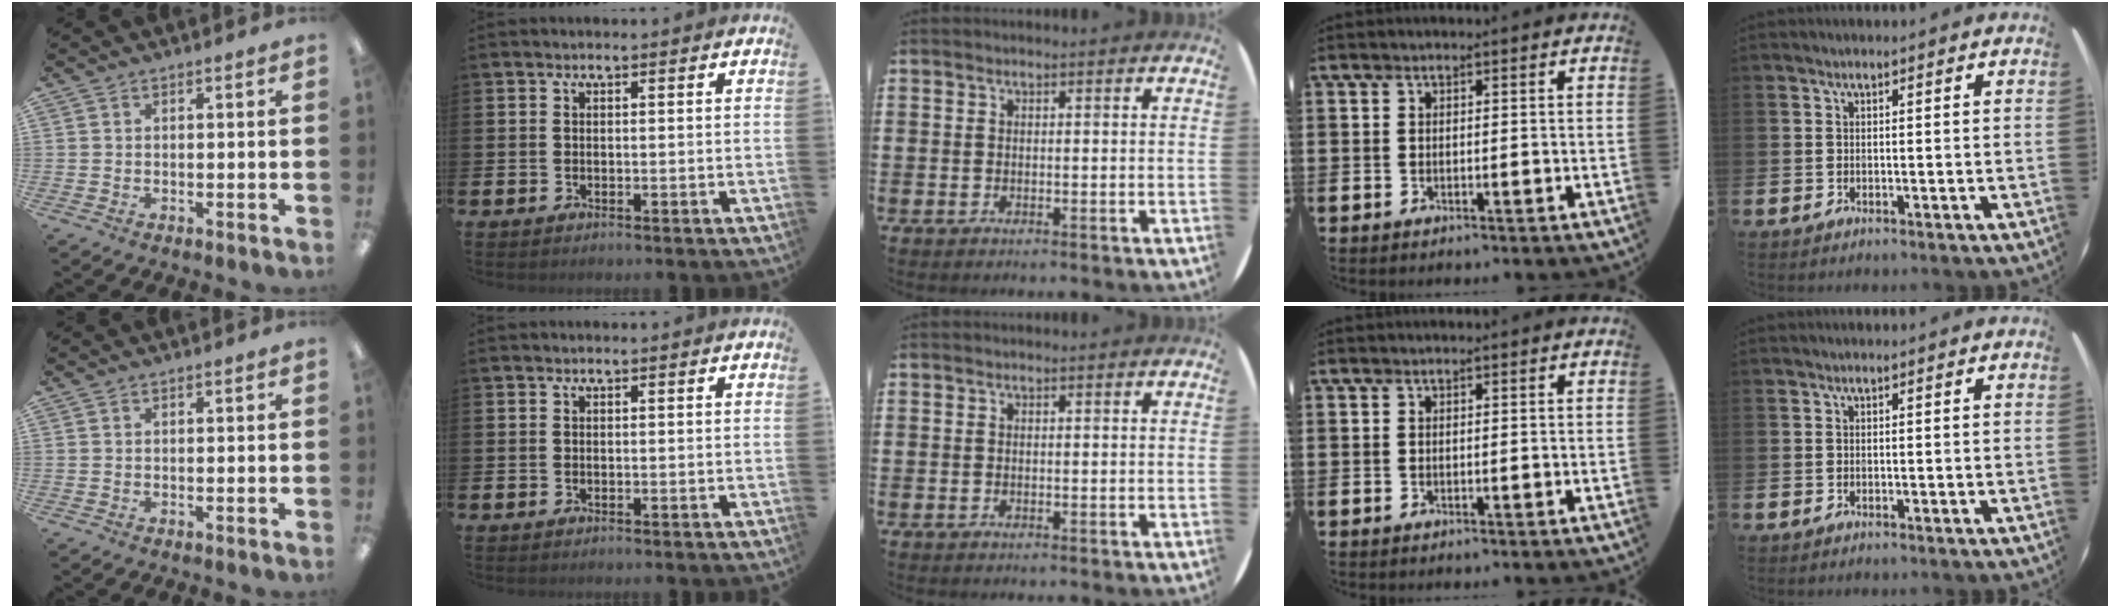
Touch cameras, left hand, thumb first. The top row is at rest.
{}